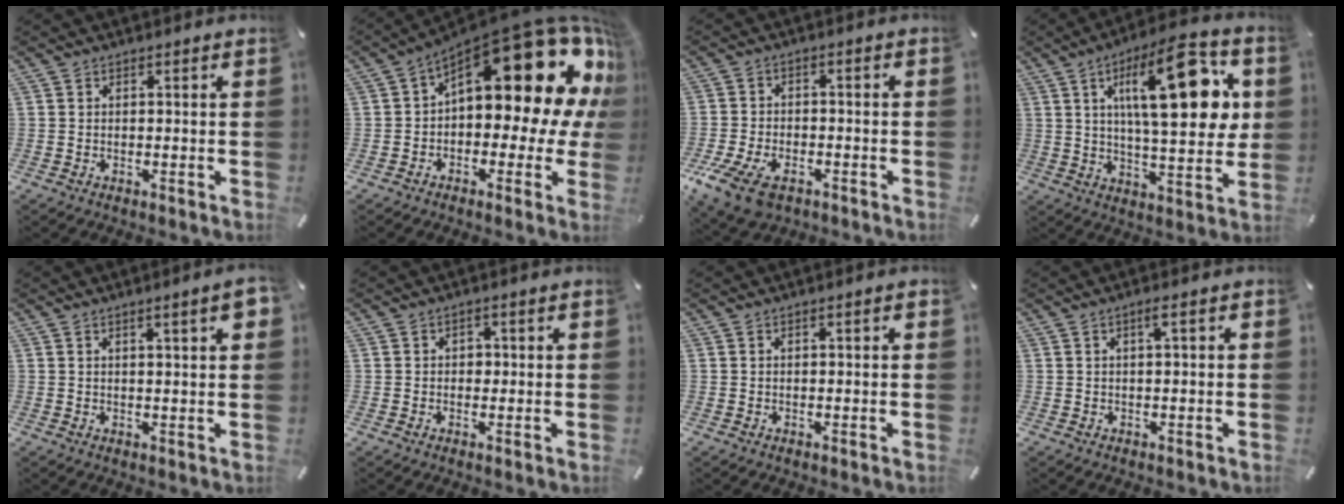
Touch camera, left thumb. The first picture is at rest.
{"total": 22.8, "force": [10.2, 10.1, 17.7], "torque": [-0.222, -0.093, 0.168]}
{"total": 9.3, "force": [-5.4, 5.4, 5.2], "torque": [-0.119, 0.016, -0.100]}
{"total": 23.4, "force": [7.2, 8.9, 20.4], "torque": [-0.313, -0.020, 0.098]}
{"total": 4.5, "force": [1.8, 0.7, 4.0], "torque": [-0.069, -0.002, 0.030]}
{"total": 1.5, "force": [-0.2, 1.3, 0.8], "torque": [-0.009, 0.003, -0.008]}
{"total": 0.9, "force": [0.1, 0.2, 0.8], "torque": [-0.015, 0.001, 0.001]}
{"total": 2.4, "force": [0.5, 0.3, 2.3], "torque": [-0.044, 0.002, 0.007]}